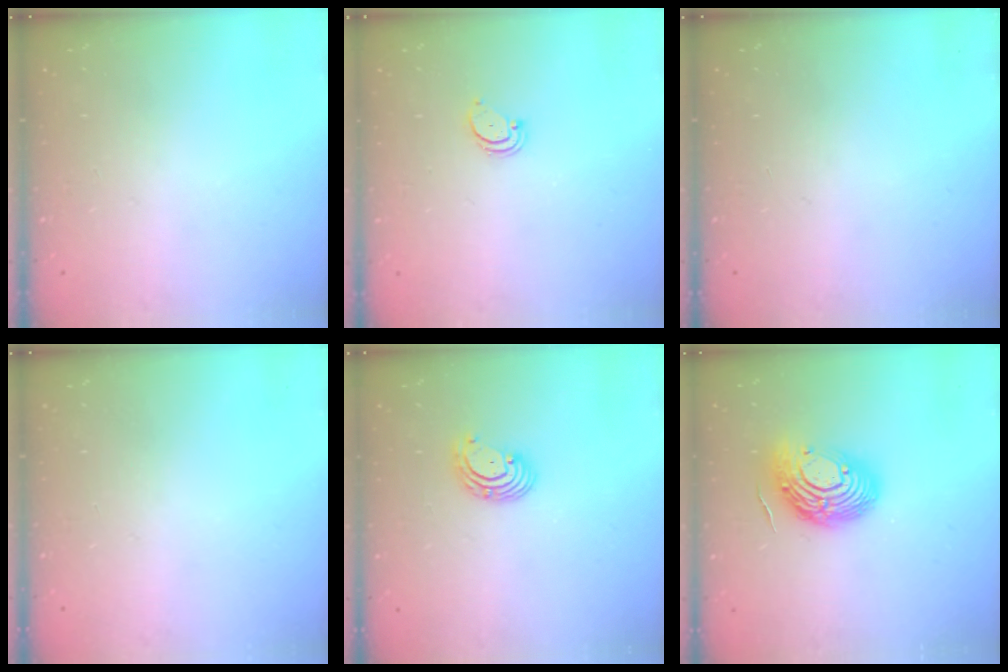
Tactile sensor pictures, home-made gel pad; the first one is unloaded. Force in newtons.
{"total": 1.9, "press": 1.9, "slide": 0.2}
{"total": 0.0}
{"total": 0.0}
{"total": 3.2, "press": 3.2, "slide": 0.2}
{"total": 14.9, "press": 14.9, "slide": 1.3}